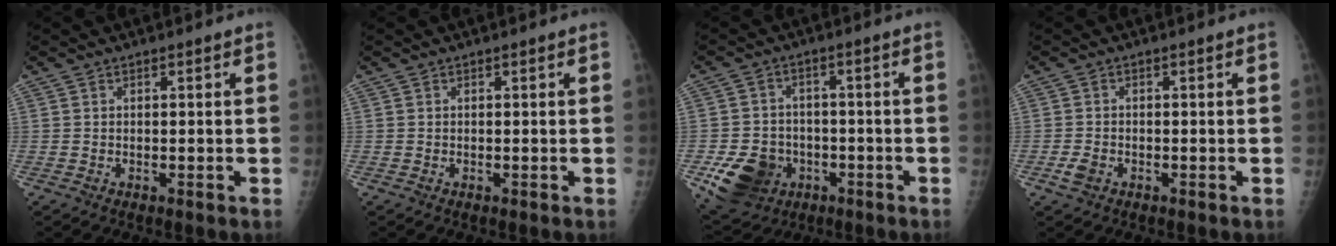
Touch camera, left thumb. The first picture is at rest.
{"total": 0.0}
{"total": 11.4, "force": [-4.0, 9.3, 5.1], "torque": [-0.076, 0.015, -0.055]}
{"total": 2.3, "force": [-1.0, 1.6, 1.3], "torque": [-0.026, 0.002, -0.018]}